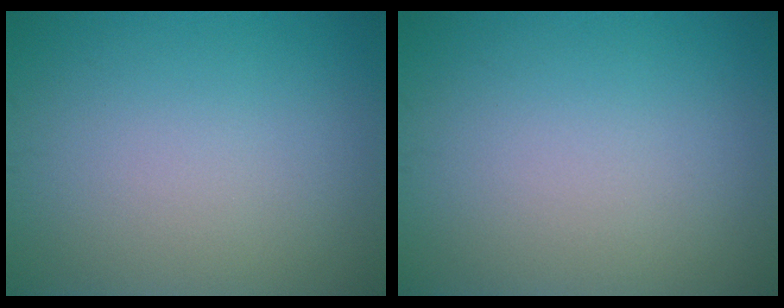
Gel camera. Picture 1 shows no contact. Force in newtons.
{"total": 0.0}